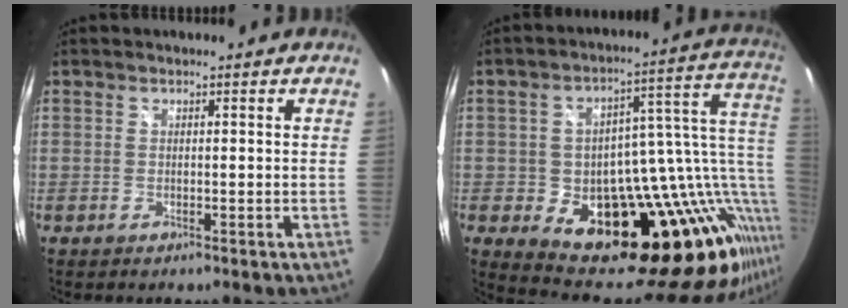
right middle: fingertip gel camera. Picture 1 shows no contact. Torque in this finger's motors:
{"motor_torque": [1.97, -0.17, 1.05, 0.21]}